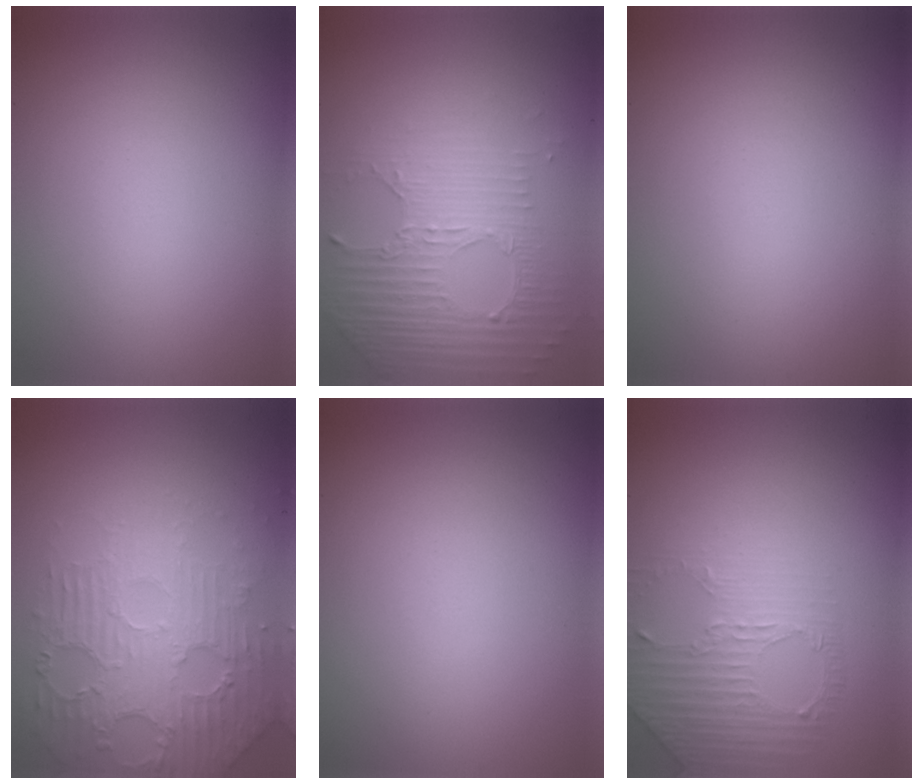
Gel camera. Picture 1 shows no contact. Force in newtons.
{"total": 5.0, "press": 3.2, "slide": 3.8}
{"total": 0.0}
{"total": 6.1, "press": 3.9, "slide": 4.6}
{"total": 0.0}
{"total": 1.8, "press": 1.5, "slide": 1.0}